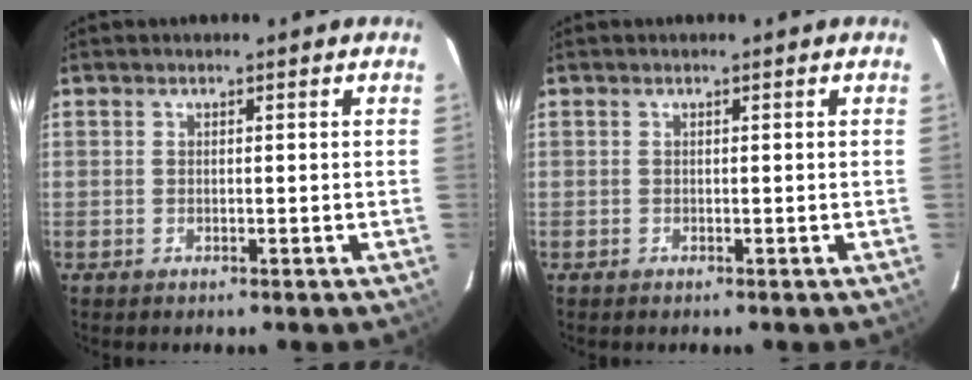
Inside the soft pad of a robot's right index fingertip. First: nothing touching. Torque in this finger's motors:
{"motor_torque": [-0.02, 0.10, -0.06, 0.01]}